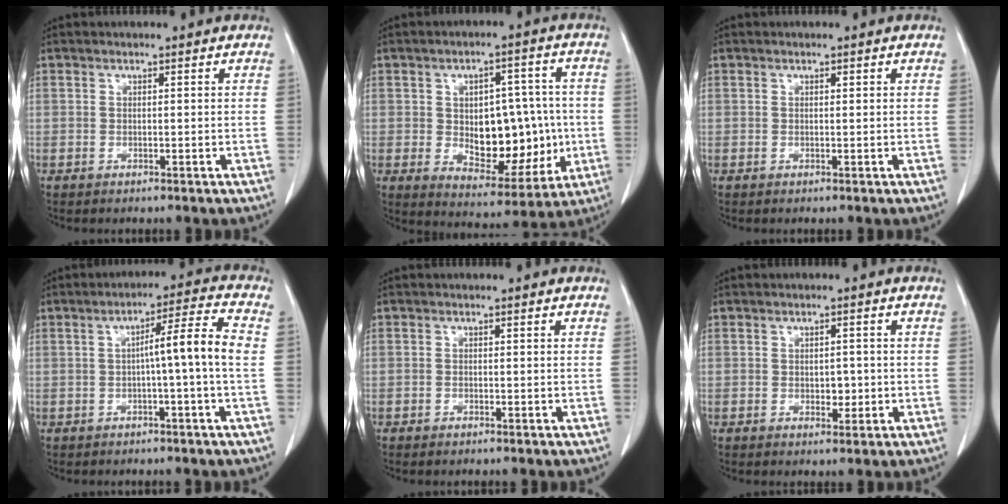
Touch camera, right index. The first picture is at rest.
{"total": 14.1, "force": [-0.7, 7.9, 11.7], "torque": [-0.170, 0.017, 0.012]}
{"total": 0.0}
{"total": 7.1, "force": [-0.4, -1.1, 7.0], "torque": [-0.105, 0.017, -0.006]}
{"total": 0.6, "force": [-0.5, 0.2, 0.3], "torque": [-0.010, -0.001, -0.008]}
{"total": 2.5, "force": [-0.4, 1.6, 1.9], "torque": [-0.023, 0.002, 0.001]}